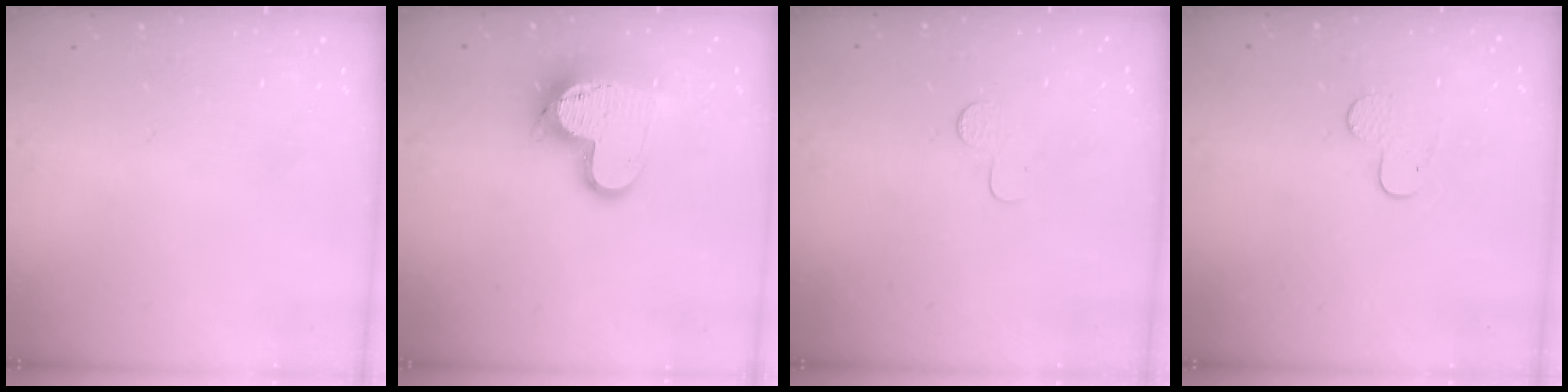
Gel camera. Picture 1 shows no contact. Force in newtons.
{"total": 13.7, "press": 13.6, "slide": 1.3}
{"total": 4.9, "press": 4.8, "slide": 0.5}
{"total": 6.7, "press": 6.7, "slide": 0.6}